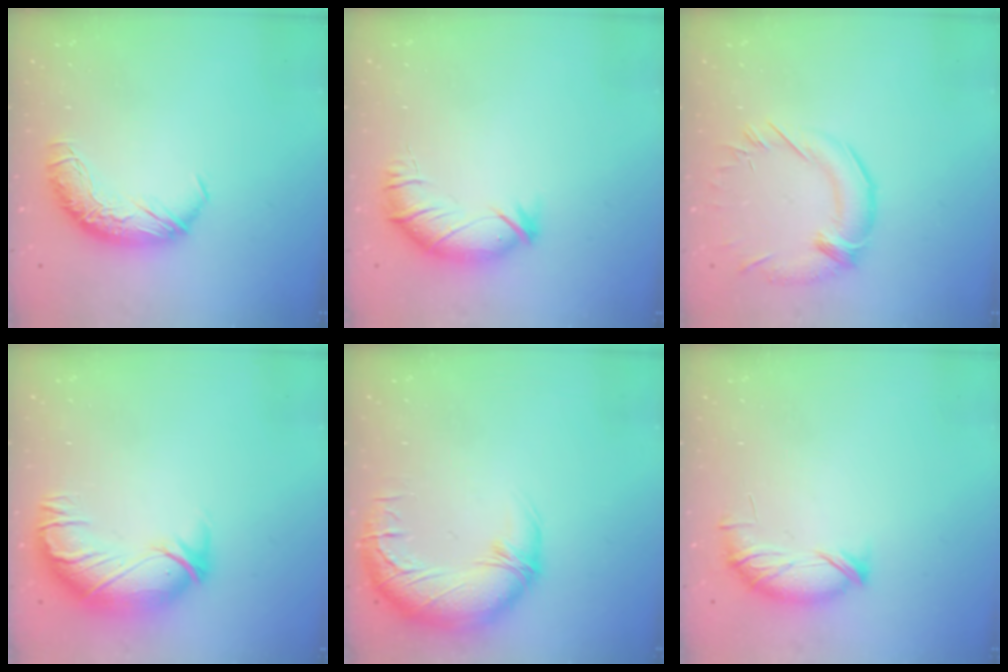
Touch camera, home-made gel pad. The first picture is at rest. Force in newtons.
{"total": 3.0, "press": 2.4, "slide": 1.9}
{"total": 2.4, "press": 1.4, "slide": 1.9}
{"total": 3.0, "press": 0.3, "slide": 3.0}
{"total": 3.0, "press": 0.6, "slide": 3.0}
{"total": 6.1, "press": 6.1, "slide": 0.8}